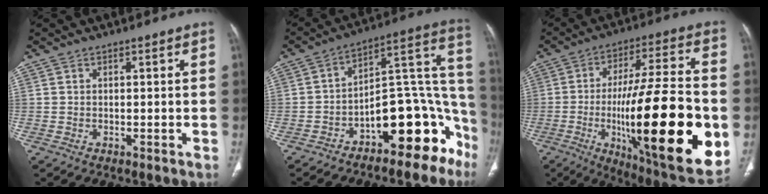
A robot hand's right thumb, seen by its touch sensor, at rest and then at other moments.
{"total": 18.0, "force": [-10.3, 8.4, 12.2], "torque": [-0.101, 0.141, -0.156]}
{"total": 33.6, "force": [-7.1, 8.7, 31.7], "torque": [-0.475, -0.013, -0.098]}